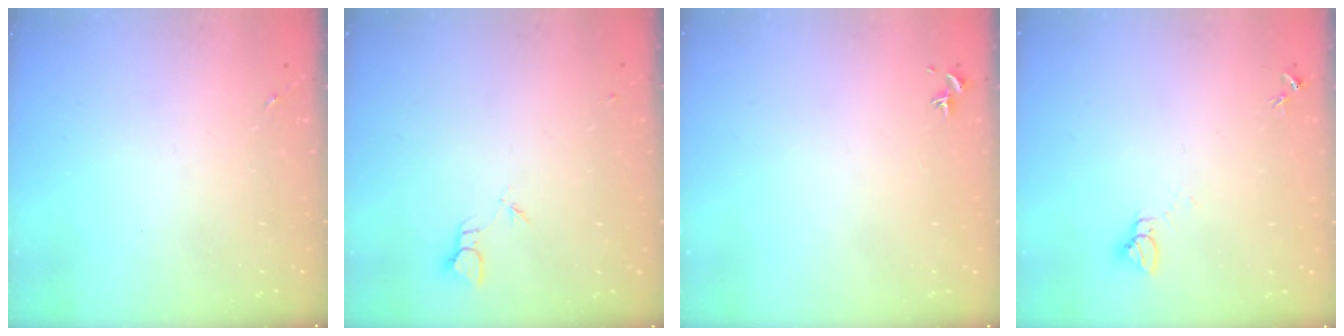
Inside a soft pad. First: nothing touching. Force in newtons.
{"total": 2.0, "press": 2.0, "slide": 0.1}
{"total": 0.7, "press": 0.5, "slide": 0.4}
{"total": 3.2, "press": 3.2, "slide": 0.1}